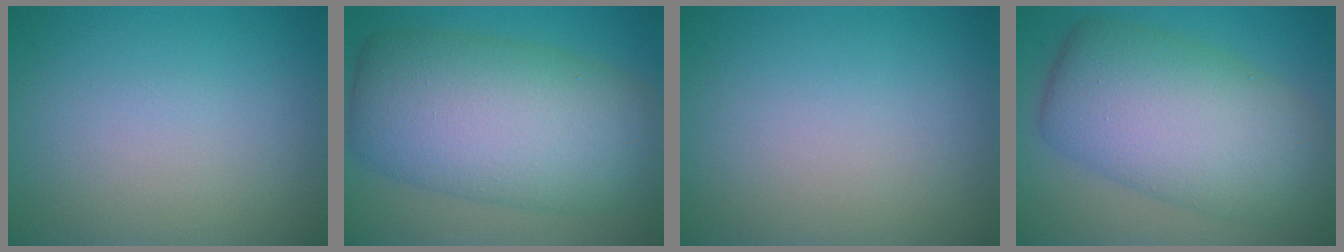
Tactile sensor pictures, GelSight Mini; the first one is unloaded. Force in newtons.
{"total": 12.5, "press": 12.5, "slide": 0.4}
{"total": 0.0}
{"total": 10.3, "press": 10.3, "slide": 0.5}